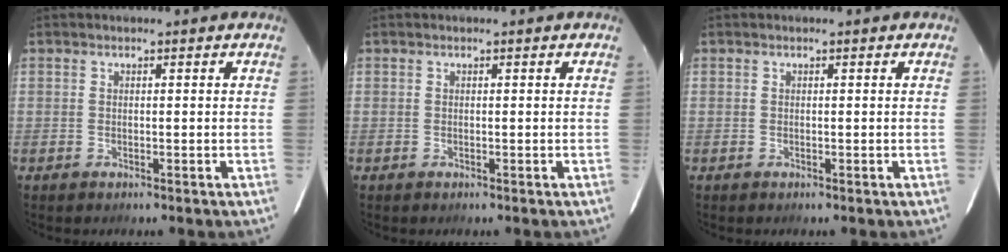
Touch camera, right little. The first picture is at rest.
{"total": 0.0}
{"total": 0.0}